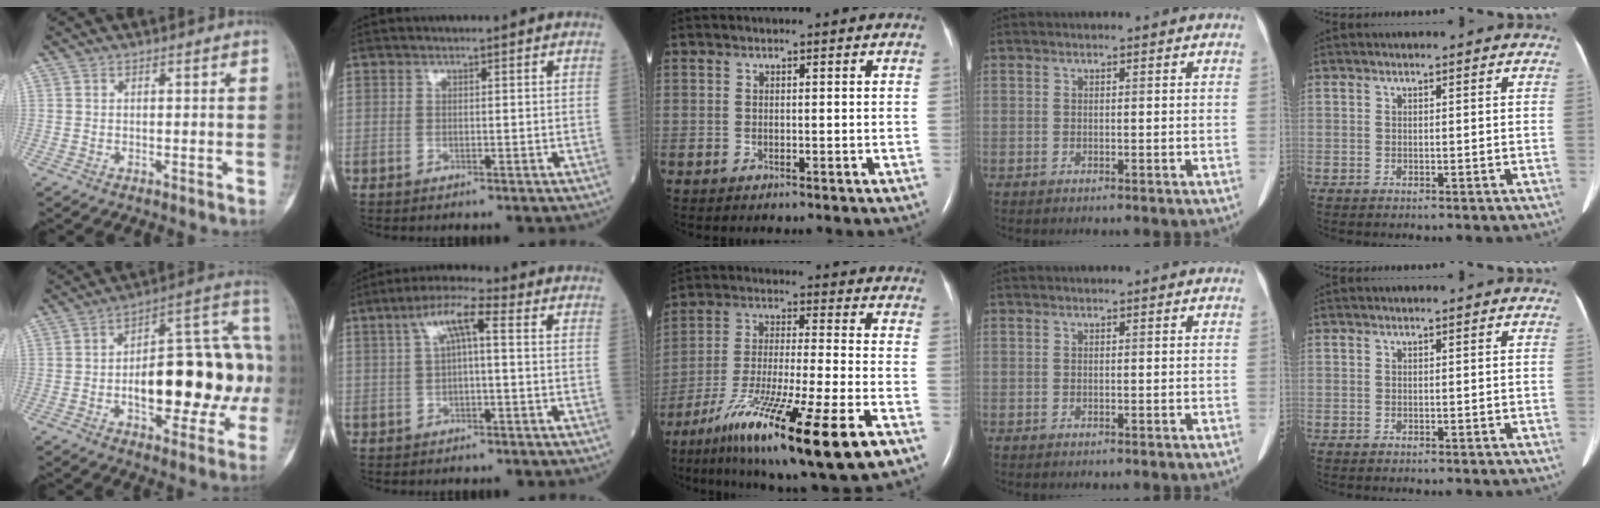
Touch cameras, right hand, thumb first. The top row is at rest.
{"thumb": {"total": 25.6, "force": [-3.0, 11.7, 22.6], "torque": [-0.301, 0.045, -0.037]}, "index": {"total": 6.4, "force": [1.4, 1.1, 6.1], "torque": [-0.115, 0.031, 0.023]}, "middle": {"total": 21.1, "force": [-12.1, 0.9, 17.2], "torque": [-0.278, -0.056, -0.209]}}